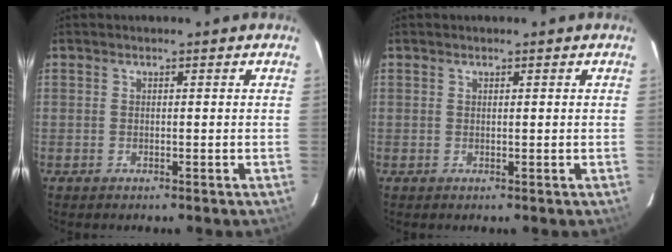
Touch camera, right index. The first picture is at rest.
{"total": 0.0}